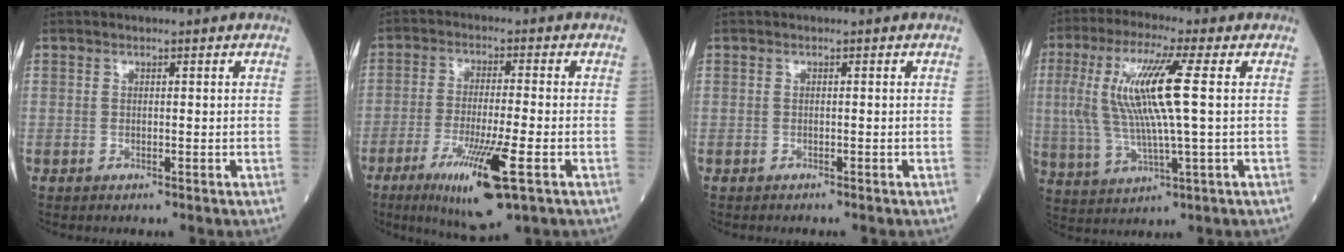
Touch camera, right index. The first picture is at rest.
{"total": 11.9, "force": [-5.4, 0.9, 10.5], "torque": [-0.194, -0.034, -0.088]}
{"total": 0.0}
{"total": 13.4, "force": [2.1, 0.9, 13.2], "torque": [-0.288, 0.010, 0.038]}